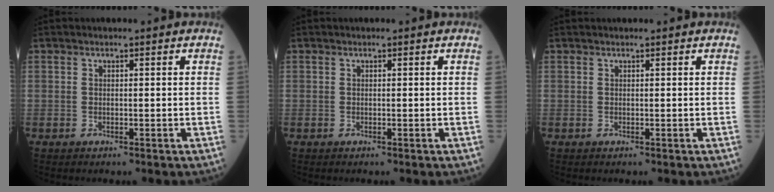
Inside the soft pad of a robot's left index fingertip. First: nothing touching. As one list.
[{"total": 0.0}, {"total": 0.6, "force": [0.6, 0.0, 0.2], "torque": [-0.006, 0.012, 0.011]}]